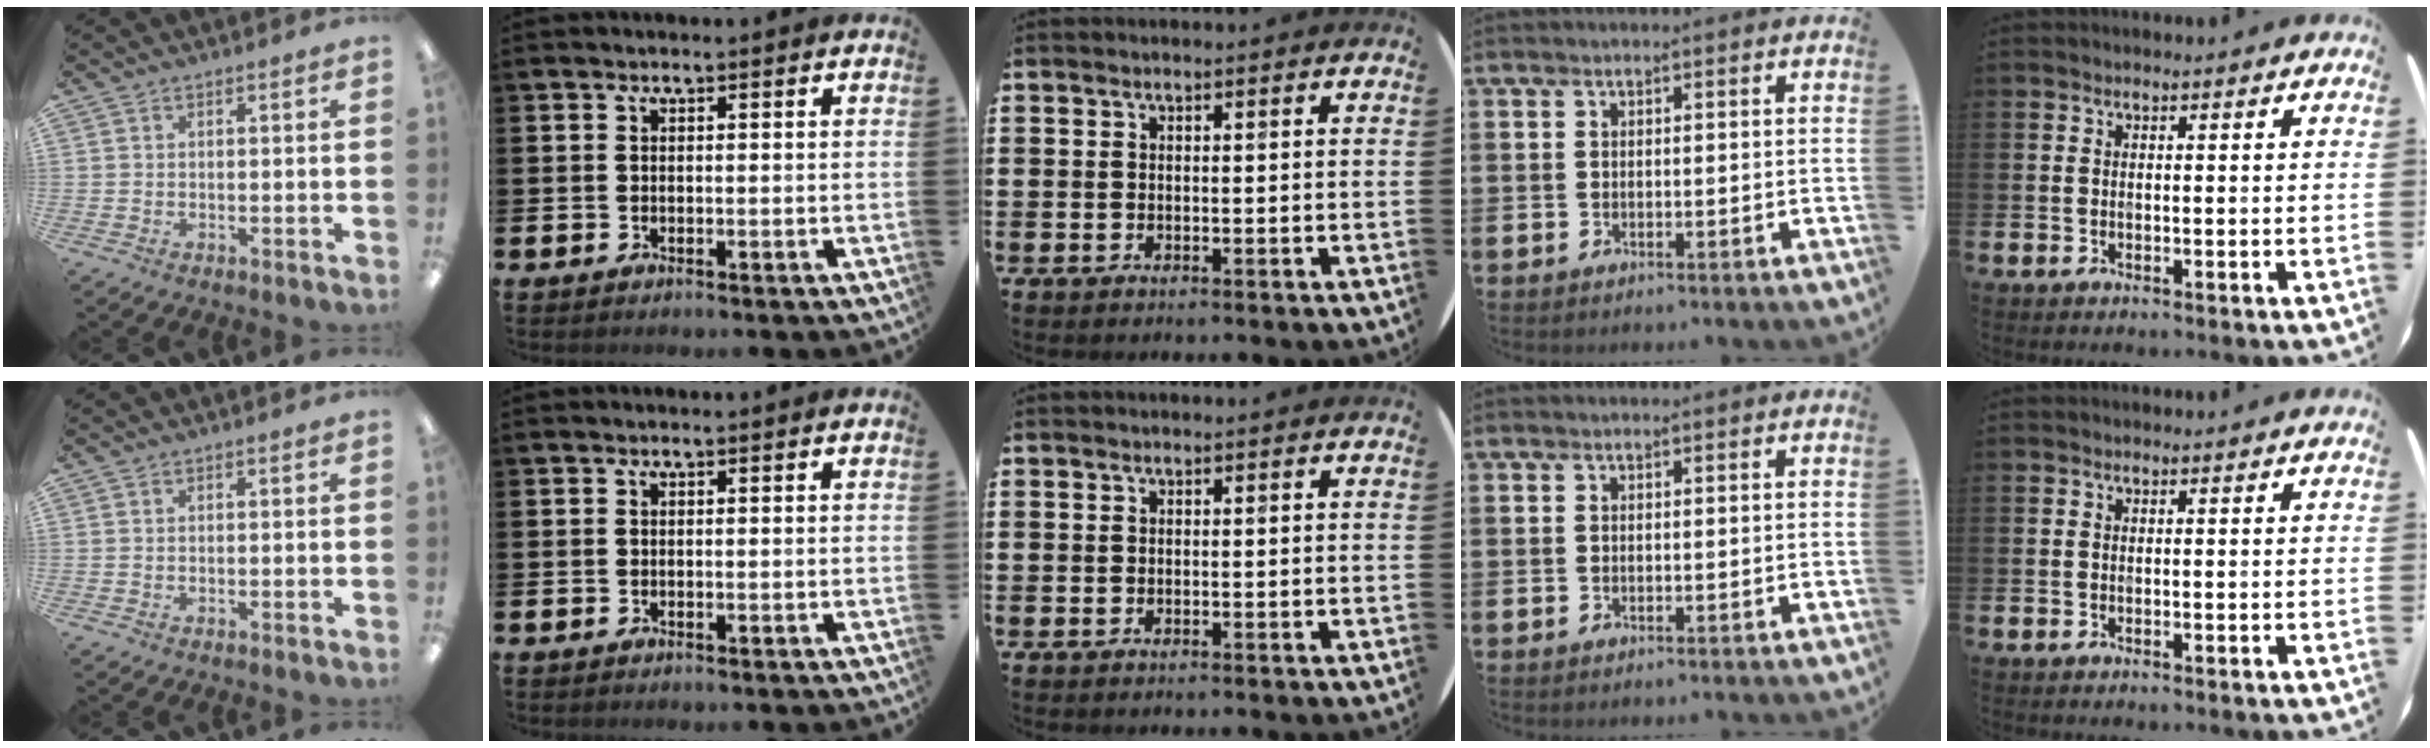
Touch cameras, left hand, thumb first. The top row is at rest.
{}